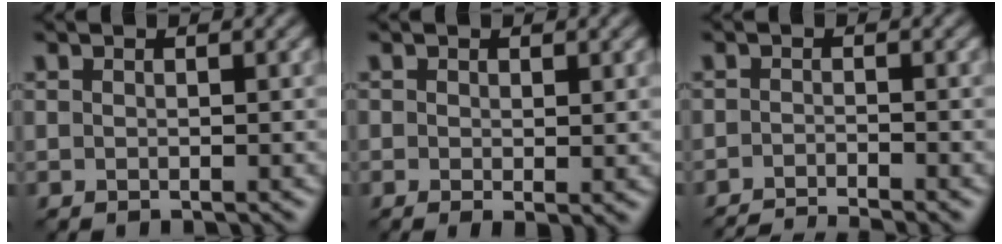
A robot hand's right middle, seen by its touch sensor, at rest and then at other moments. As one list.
[{"total": 1.1, "force": [0.2, 0.3, 1.0], "torque": [-0.013, -0.005, 0.003]}, {"total": 3.6, "force": [-3.2, 0.2, 1.6], "torque": [-0.021, -0.002, -0.061]}]